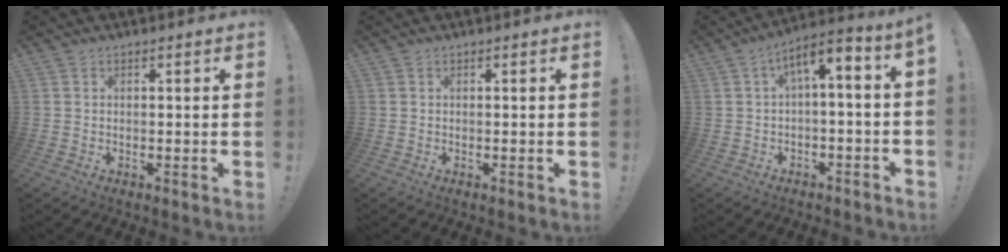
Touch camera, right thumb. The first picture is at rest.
{"total": 0.0}
{"total": 5.8, "force": [-0.4, 1.1, 5.7], "torque": [-0.092, 0.001, -0.008]}